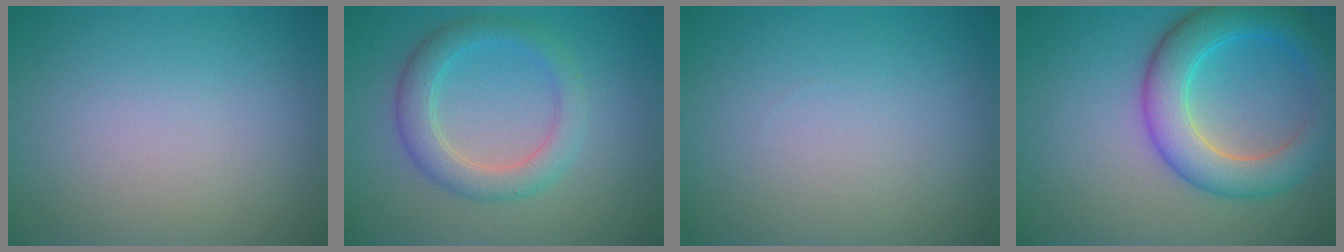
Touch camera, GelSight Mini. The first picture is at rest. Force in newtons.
{"total": 3.7, "press": 3.7, "slide": 0.0}
{"total": 0.0}
{"total": 6.5, "press": 6.5, "slide": 0.1}